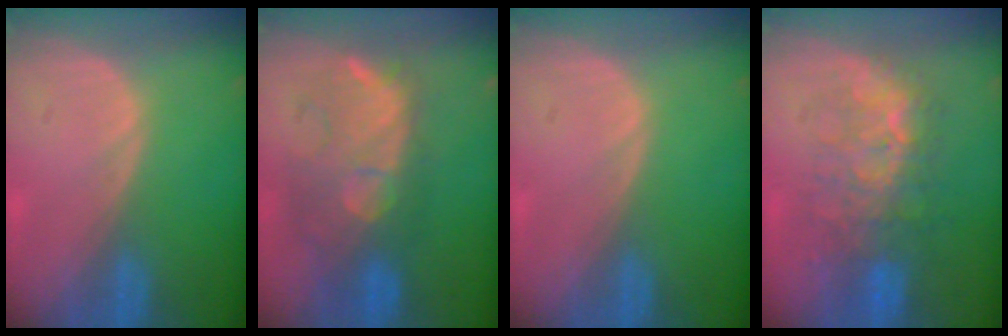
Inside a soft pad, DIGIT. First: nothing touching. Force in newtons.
{"total": 9.8, "press": 9.5, "slide": 2.7}
{"total": 0.0}
{"total": 8.4, "press": 8.1, "slide": 2.2}